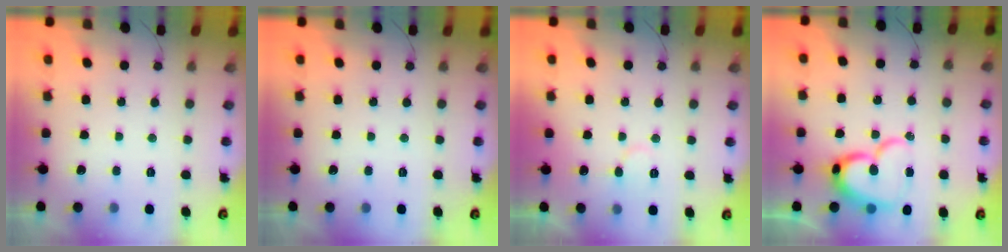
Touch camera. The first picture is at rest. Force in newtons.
{"total": 0.0}
{"total": 7.1, "press": 7.1, "slide": 0.6}
{"total": 16.5, "press": 16.5, "slide": 1.3}